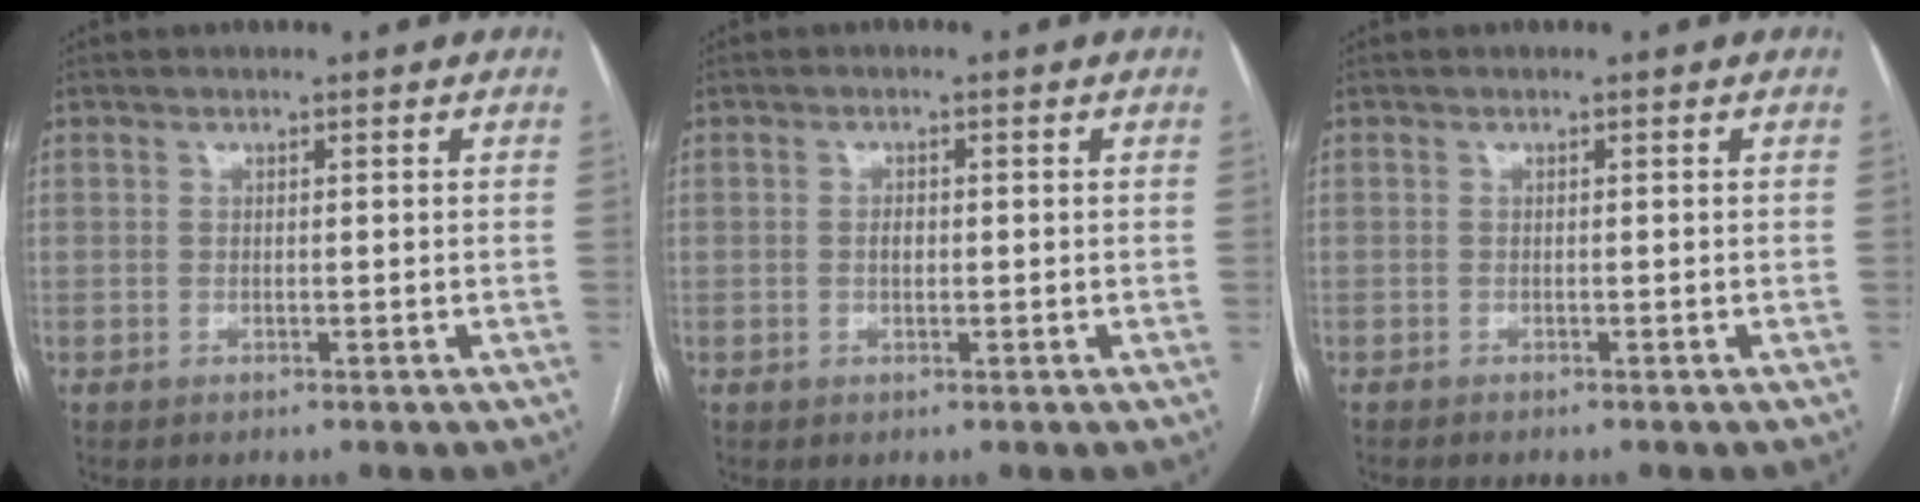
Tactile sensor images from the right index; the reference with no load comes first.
{"total": 1.2, "force": [-0.1, 0.7, 1.0], "torque": [-0.018, 0.002, -0.001]}
{"total": 1.1, "force": [-1.0, 0.2, 0.4], "torque": [-0.011, -0.004, -0.013]}